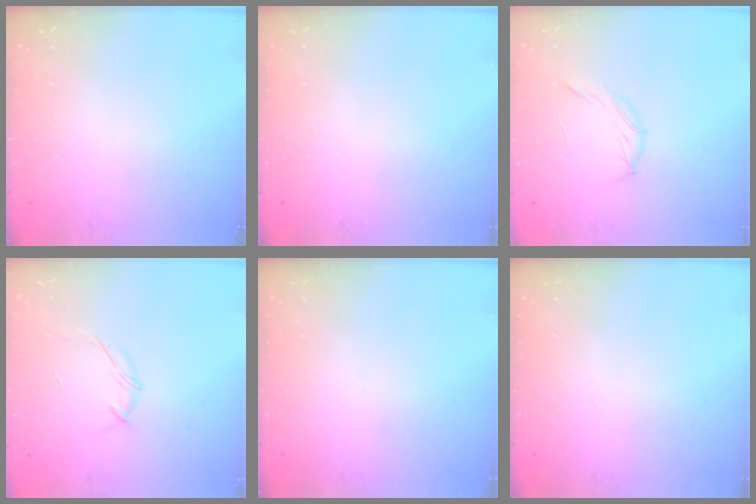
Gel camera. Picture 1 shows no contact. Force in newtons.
{"total": 0.0}
{"total": 4.0, "press": 3.8, "slide": 1.0}
{"total": 3.8, "press": 3.7, "slide": 0.7}
{"total": 0.0}
{"total": 0.0}